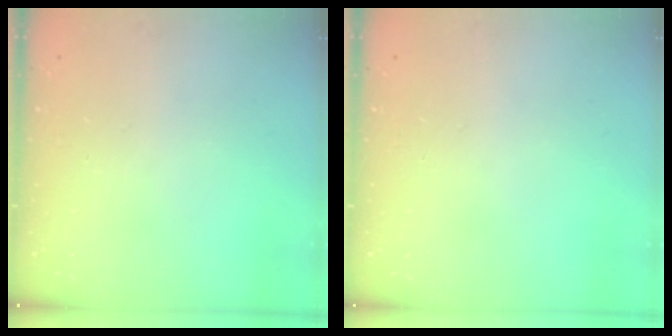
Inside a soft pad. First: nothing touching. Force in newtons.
{"total": 0.0}